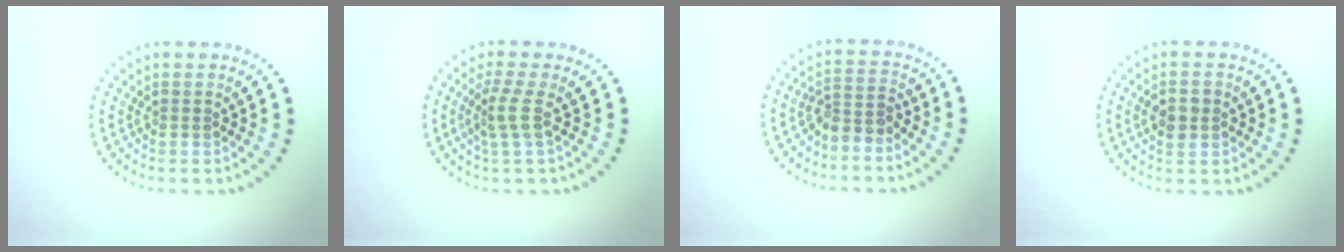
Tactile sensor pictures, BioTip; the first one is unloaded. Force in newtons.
{"total": 2.3, "press": 1.6, "slide": 1.7}
{"total": 2.4, "press": 1.9, "slide": 1.5}
{"total": 2.7, "press": 2.7, "slide": 0.2}